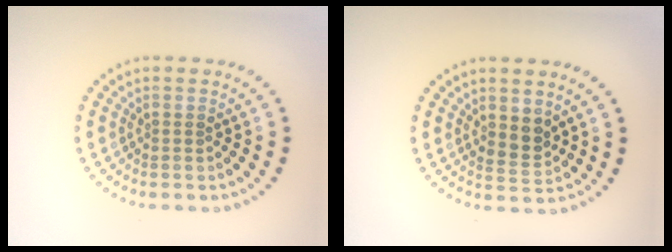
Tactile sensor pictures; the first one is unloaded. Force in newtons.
{"total": 1.9, "press": 1.7, "slide": 1.0}